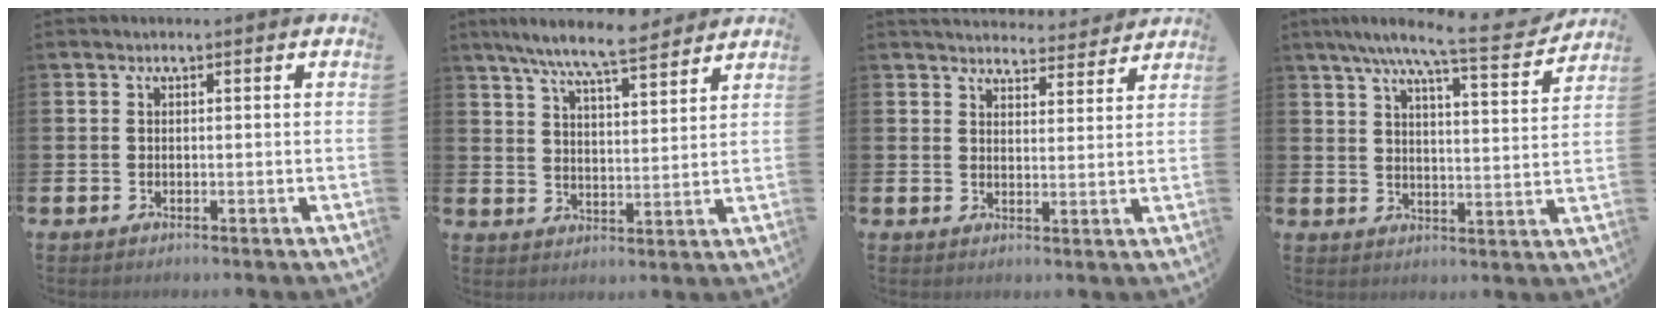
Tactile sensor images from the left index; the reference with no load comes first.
{"total": 8.5, "force": [7.7, 0.8, 3.5], "torque": [-0.087, -0.038, 0.136]}
{"total": 4.4, "force": [4.3, 0.7, 0.1], "torque": [-0.005, -0.031, 0.075]}
{"total": 8.8, "force": [7.5, 0.7, 4.6], "torque": [-0.095, -0.044, 0.123]}